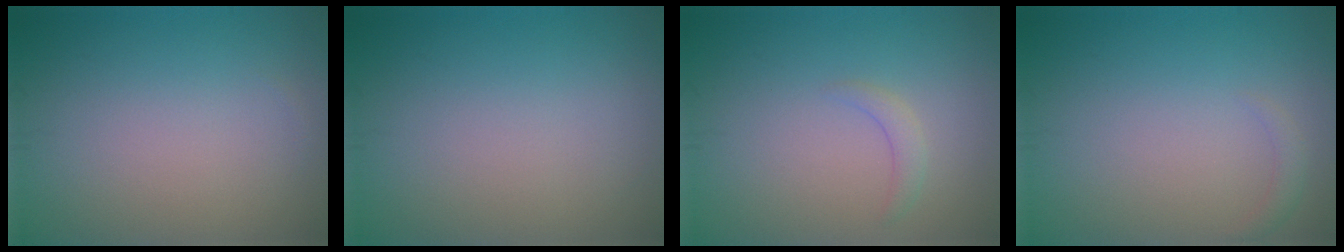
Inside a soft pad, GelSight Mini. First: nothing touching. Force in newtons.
{"total": 0.0}
{"total": 1.2, "press": 1.2, "slide": 0.2}
{"total": 0.9, "press": 0.9, "slide": 0.1}